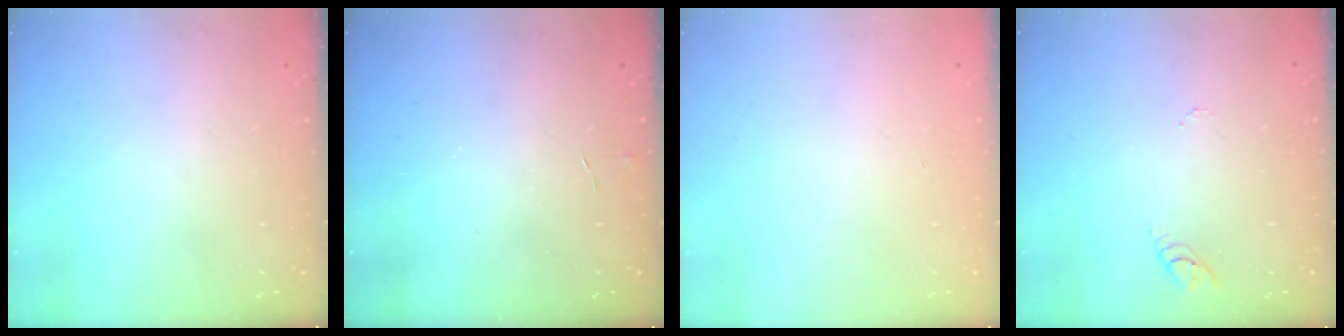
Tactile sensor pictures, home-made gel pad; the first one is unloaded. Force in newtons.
{"total": 2.9, "press": 2.9, "slide": 0.3}
{"total": 0.0}
{"total": 2.9, "press": 2.9, "slide": 0.2}